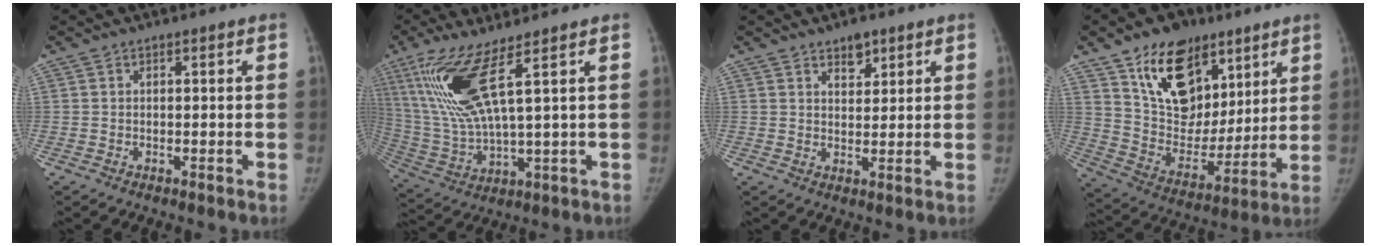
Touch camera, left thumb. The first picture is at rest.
{"total": 13.6, "force": [6.3, 1.9, 12.0], "torque": [-0.284, -0.032, 0.136]}
{"total": 3.5, "force": [2.4, 1.8, 1.8], "torque": [-0.011, -0.015, 0.040]}
{"total": 20.7, "force": [11.6, 13.4, 10.7], "torque": [-0.123, -0.050, 0.204]}